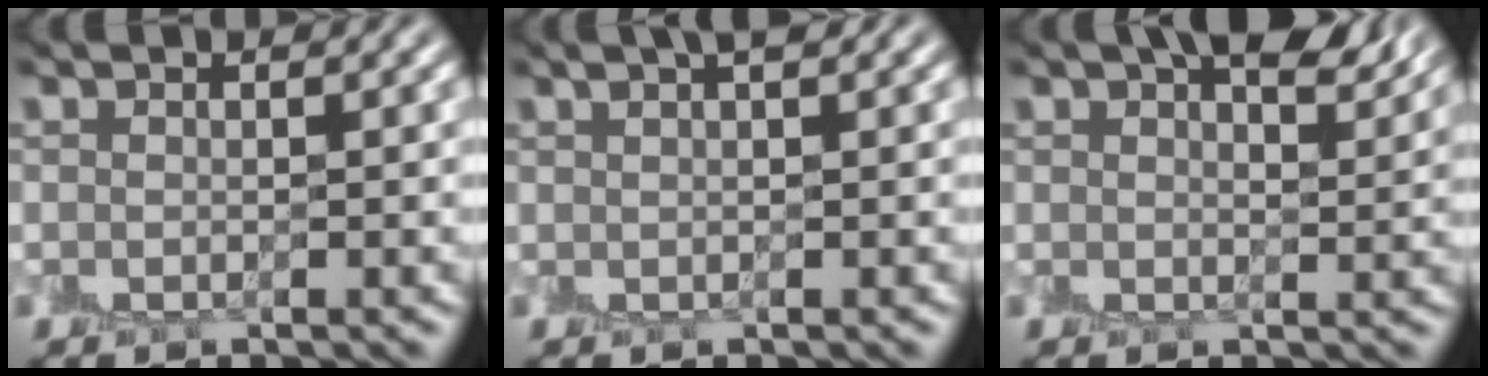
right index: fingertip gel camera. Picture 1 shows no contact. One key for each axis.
{"total": 1.8, "fx": 1.1, "fy": 0.2, "fz": 1.4, "tx": -0.015, "ty": 0.004, "tz": 0.018}
{"total": 5.9, "fx": 3.9, "fy": 1.9, "fz": 4.0, "tx": -0.029, "ty": 0.022, "tz": 0.040}